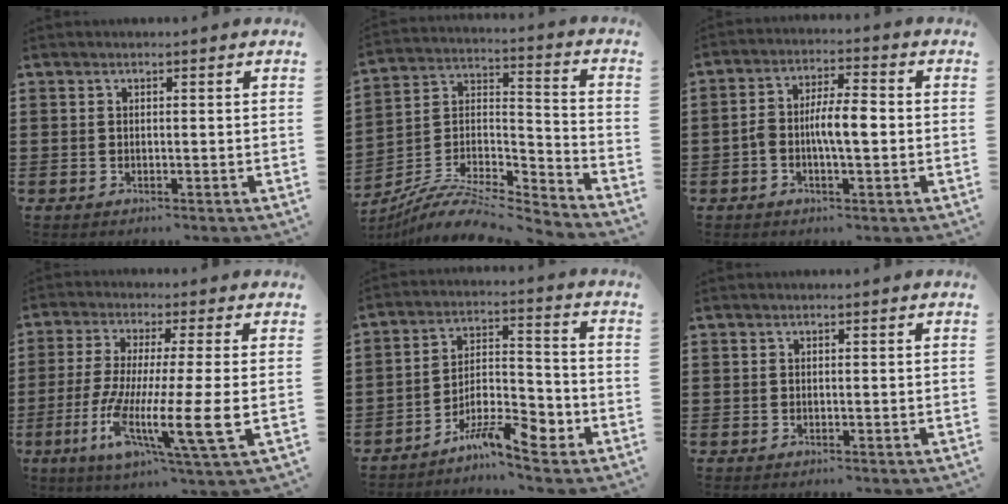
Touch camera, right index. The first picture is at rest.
{"total": 8.2, "force": [-7.2, 2.0, 3.4], "torque": [-0.074, 0.003, -0.146]}
{"total": 5.9, "force": [-0.9, 1.8, 5.6], "torque": [-0.118, 0.002, -0.025]}
{"total": 12.6, "force": [-3.7, 1.0, 12.0], "torque": [-0.248, -0.018, -0.073]}
{"total": 7.7, "force": [-5.6, 2.0, 4.8], "torque": [-0.090, 0.007, -0.105]}
{"total": 0.0}